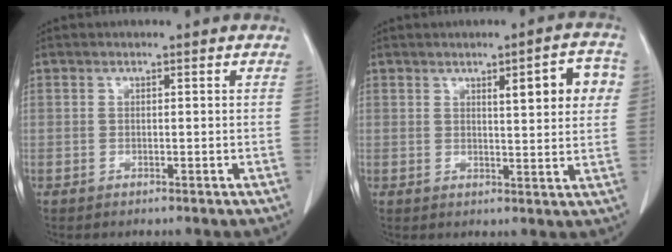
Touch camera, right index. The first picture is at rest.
{"total": 7.4, "force": [2.4, 1.3, 6.9], "torque": [-0.090, 0.009, 0.029]}